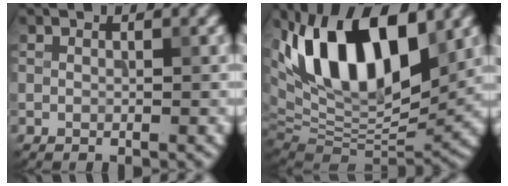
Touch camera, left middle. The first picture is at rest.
{"total": 15.4, "force": [5.7, 7.4, 12.2], "torque": [-0.209, 0.022, 0.093]}